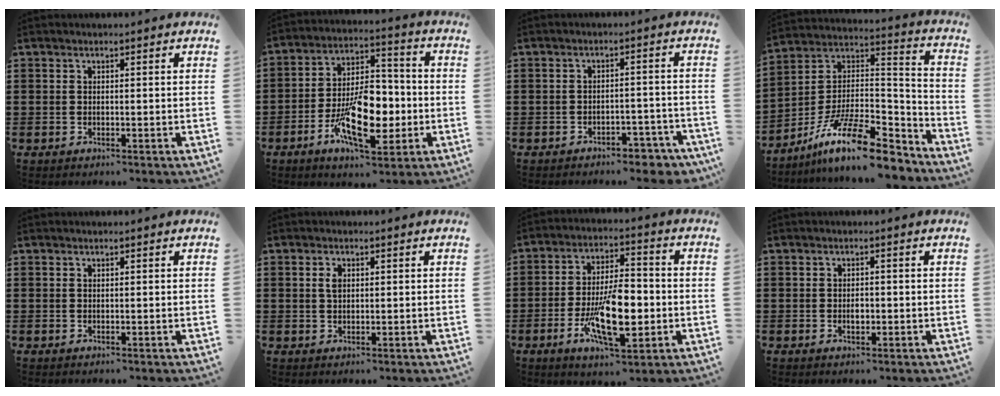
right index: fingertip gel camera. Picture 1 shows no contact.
{"total": 13.1, "force": [-4.0, 6.8, 10.5], "torque": [-0.191, -0.003, -0.067]}
{"total": 3.4, "force": [-3.2, 0.6, 0.9], "torque": [-0.018, 0.004, -0.063]}
{"total": 15.4, "force": [-10.9, 4.3, 9.9], "torque": [-0.184, 0.030, -0.197]}
{"total": 0.0}
{"total": 2.0, "force": [0.5, 1.1, 1.6], "torque": [-0.035, 0.006, 0.009]}
{"total": 12.2, "force": [-3.1, 5.4, 10.5], "torque": [-0.193, -0.010, -0.056]}
{"total": 1.7, "force": [-0.3, 0.9, 1.5], "torque": [-0.028, 0.000, -0.004]}